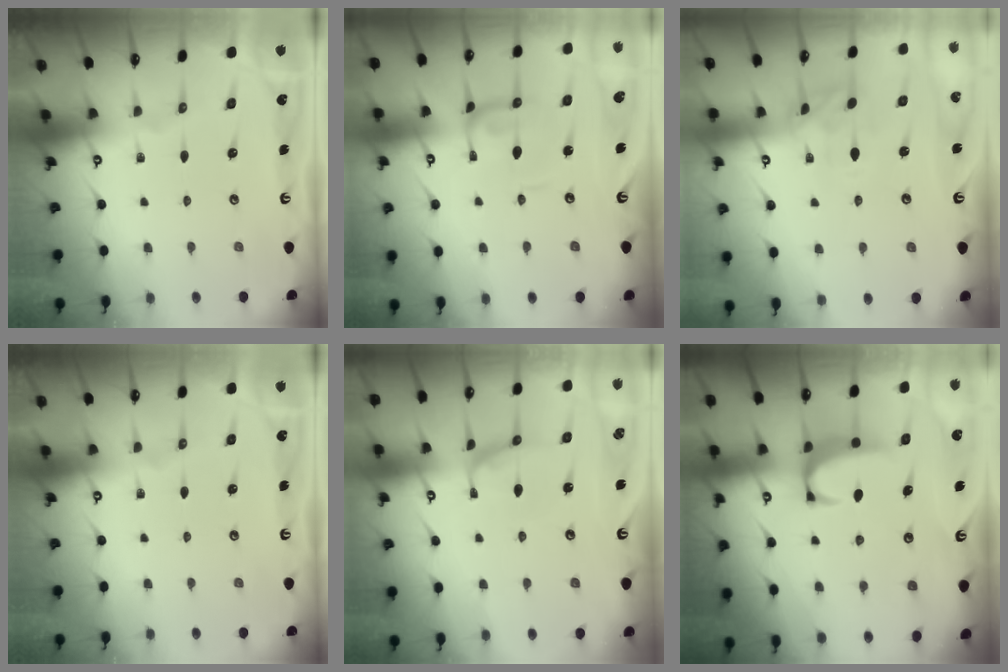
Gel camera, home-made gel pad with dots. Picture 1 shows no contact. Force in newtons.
{"total": 0.0}
{"total": 0.0}
{"total": 0.0}
{"total": 2.8, "press": 2.7, "slide": 0.7}
{"total": 1.8, "press": 1.7, "slide": 0.4}